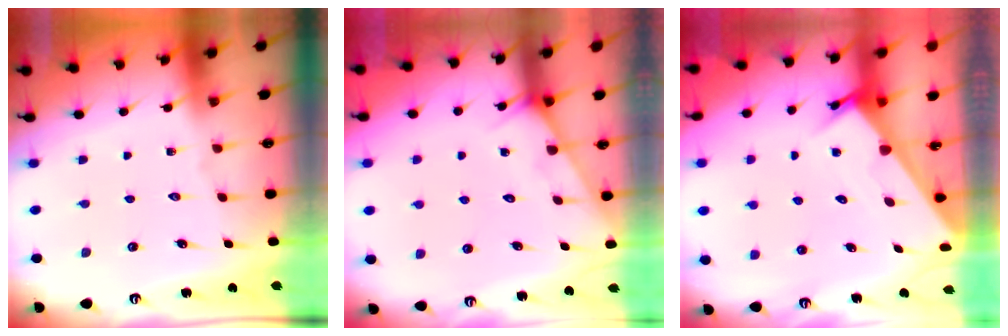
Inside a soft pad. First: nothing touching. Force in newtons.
{"total": 3.6, "press": 3.6, "slide": 0.3}
{"total": 2.3, "press": 2.3, "slide": 0.1}